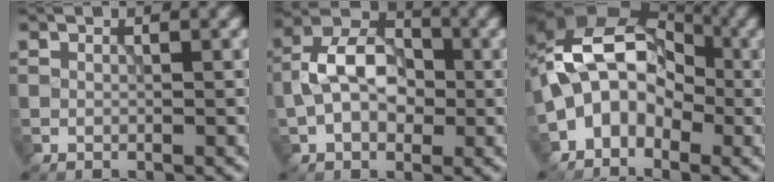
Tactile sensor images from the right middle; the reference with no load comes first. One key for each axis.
{"total": 6.4, "fx": -0.5, "fy": 4.3, "fz": 4.6, "tx": -0.084, "ty": 0.017, "tz": -0.019}
{"total": 8.2, "fx": -1.5, "fy": 6.1, "fz": 5.2, "tx": -0.067, "ty": 0.011, "tz": -0.045}